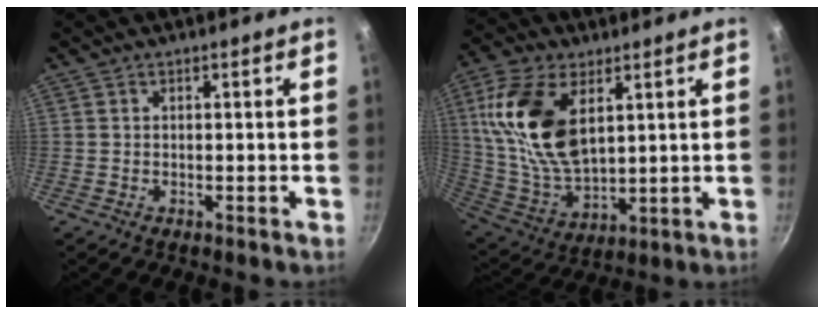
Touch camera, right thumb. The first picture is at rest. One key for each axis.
{"total": 18.9, "fx": 5.8, "fy": 10.4, "fz": 14.7, "tx": -0.278, "ty": -0.019, "tz": 0.122}